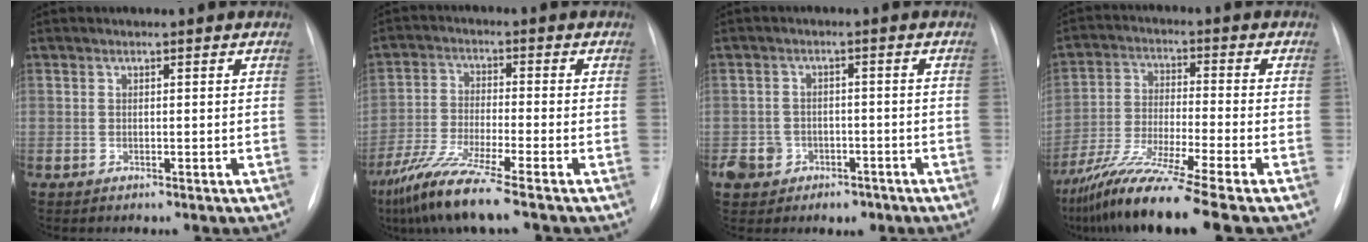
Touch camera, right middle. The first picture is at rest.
{"total": 9.4, "force": [-6.8, -0.6, 6.5], "torque": [-0.137, -0.039, -0.132]}
{"total": 5.3, "force": [-2.8, 4.4, 1.1], "torque": [-0.011, 0.018, -0.034]}
{"total": 13.7, "force": [-10.4, -1.5, 8.8], "torque": [-0.172, -0.042, -0.185]}